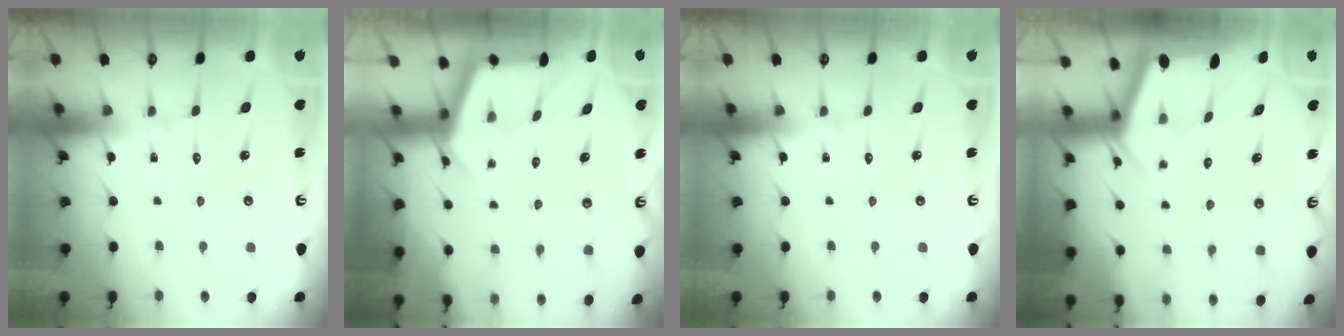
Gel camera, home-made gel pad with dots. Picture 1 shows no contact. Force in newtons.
{"total": 2.7, "press": 2.7, "slide": 0.3}
{"total": 0.0}
{"total": 2.2, "press": 2.2, "slide": 0.3}